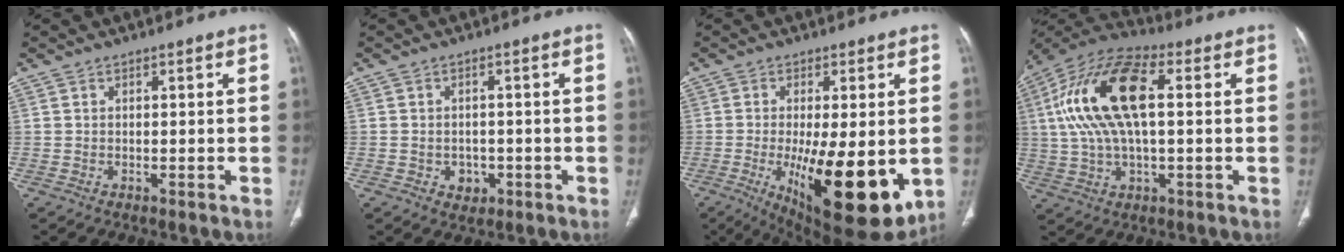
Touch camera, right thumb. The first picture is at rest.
{"total": 2.1, "force": [-0.5, 1.7, 1.0], "torque": [-0.008, 0.002, -0.001]}
{"total": 18.9, "force": [-3.9, 6.2, 17.5], "torque": [-0.253, -0.034, -0.038]}
{"total": 19.0, "force": [3.1, 8.5, 16.8], "torque": [-0.333, 0.031, 0.050]}